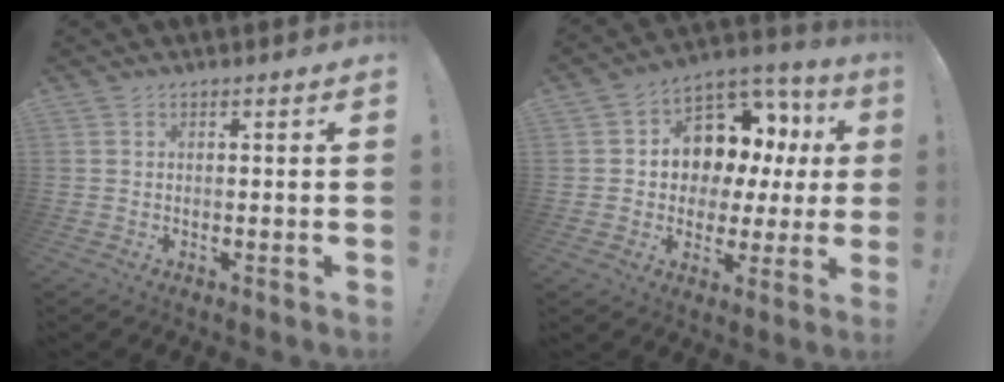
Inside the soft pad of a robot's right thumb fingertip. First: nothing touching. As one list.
[{"total": 11.3, "force": [3.8, 9.0, 5.6], "torque": [-0.091, -0.032, 0.081]}]